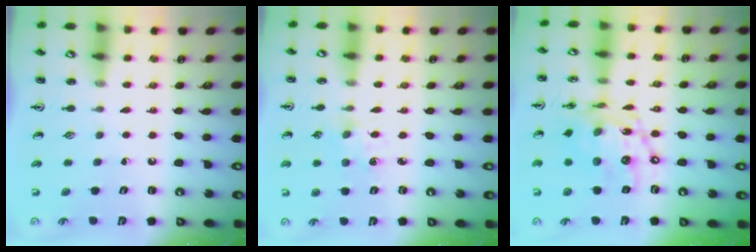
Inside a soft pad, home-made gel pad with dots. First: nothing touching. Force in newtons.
{"total": 3.4, "press": 3.3, "slide": 0.5}
{"total": 15.9, "press": 15.8, "slide": 1.1}